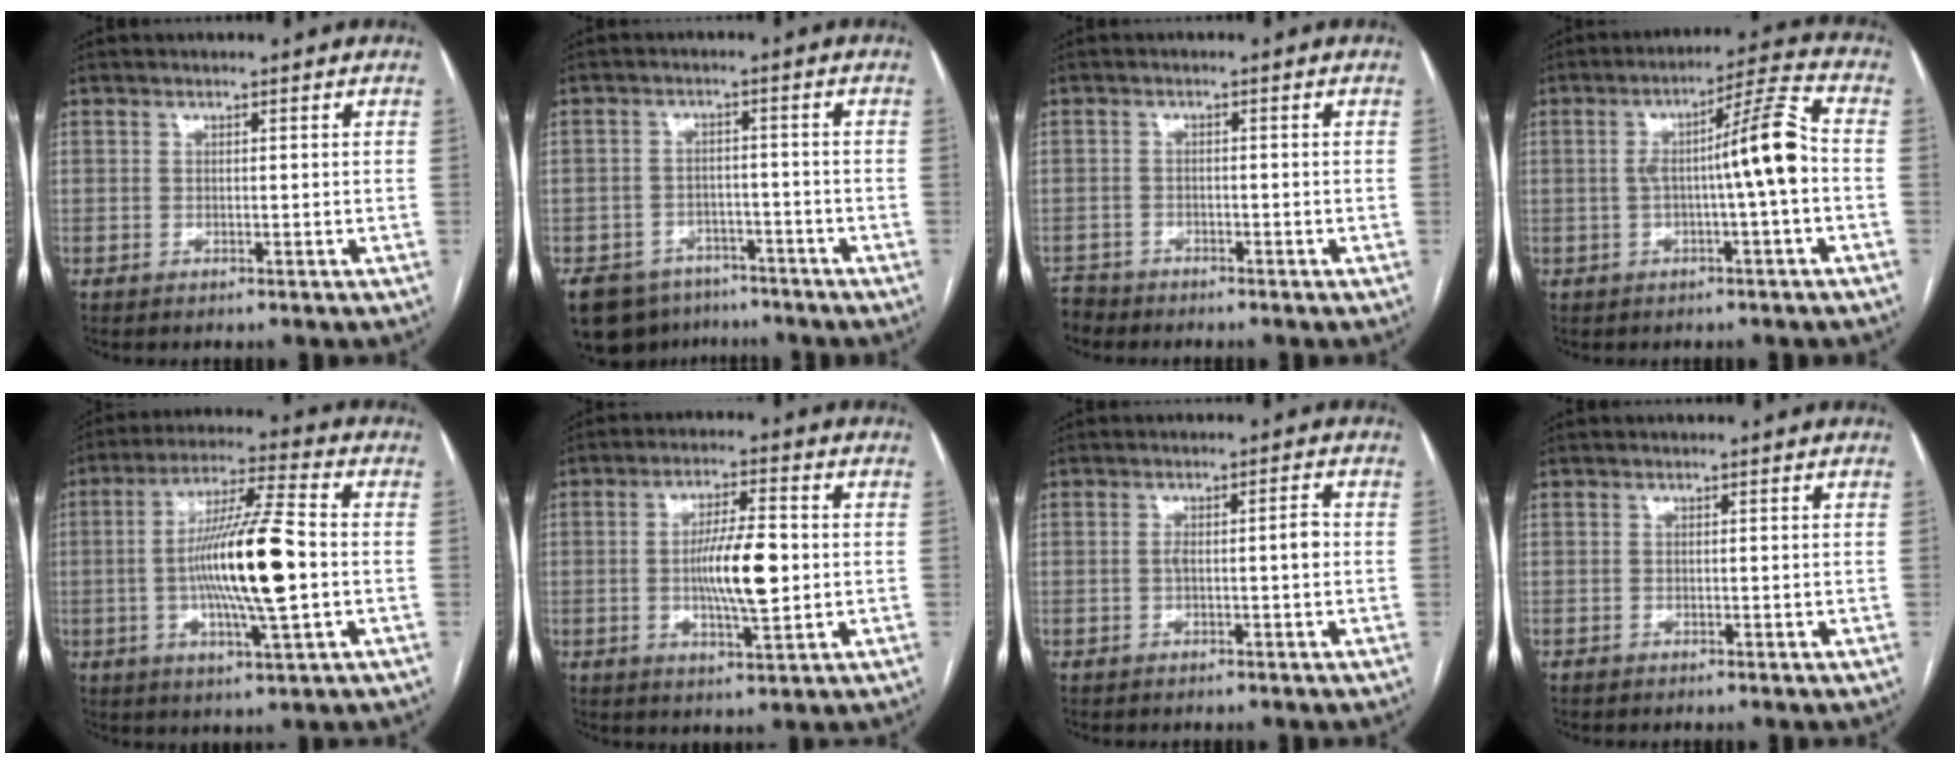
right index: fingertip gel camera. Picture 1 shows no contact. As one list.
[{"total": 11.5, "force": [-8.5, 6.9, 3.6], "torque": [-0.074, 0.002, -0.119]}, {"total": 2.9, "force": [-2.8, 0.8, -0.7], "torque": [0.011, -0.007, -0.053]}, {"total": 9.1, "force": [-0.8, -0.2, 9.1], "torque": [-0.142, 0.025, -0.014]}, {"total": 14.8, "force": [-1.4, 1.1, 14.7], "torque": [-0.270, 0.002, -0.027]}, {"total": 9.1, "force": [-0.5, 1.8, 9.0], "torque": [-0.163, 0.000, -0.009]}, {"total": 3.1, "force": [-0.4, 0.4, 3.0], "torque": [-0.050, 0.007, -0.006]}, {"total": 0.0}]